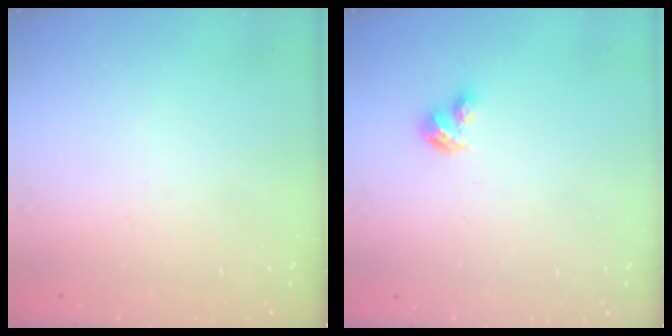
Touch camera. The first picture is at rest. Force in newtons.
{"total": 3.1, "press": 3.1, "slide": 0.5}